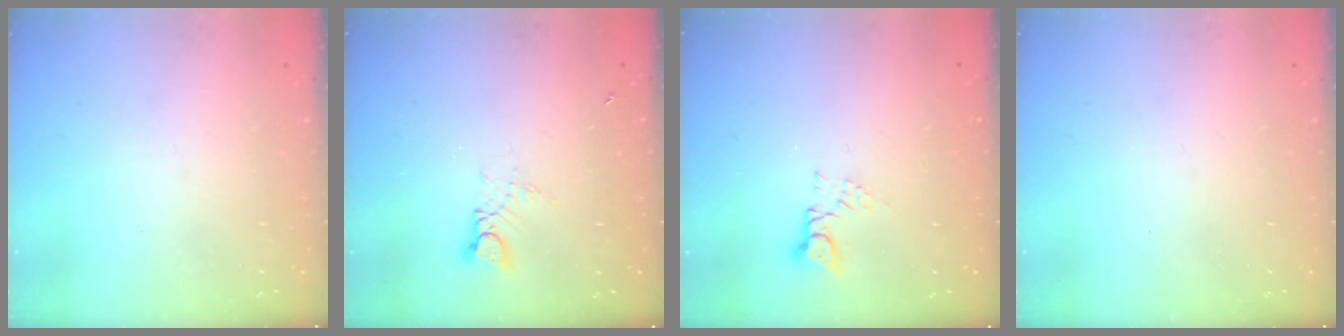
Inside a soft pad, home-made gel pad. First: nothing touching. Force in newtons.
{"total": 2.9, "press": 2.9, "slide": 0.3}
{"total": 3.4, "press": 3.3, "slide": 0.3}
{"total": 0.0}